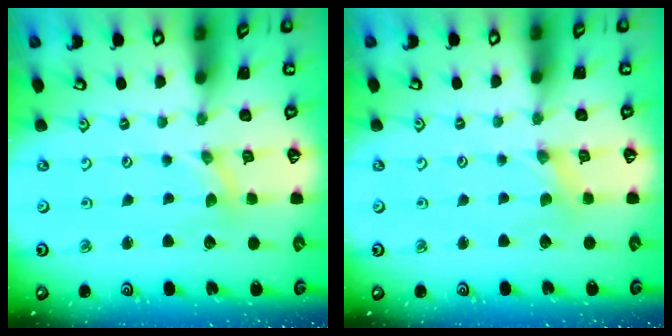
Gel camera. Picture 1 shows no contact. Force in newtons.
{"total": 0.0}